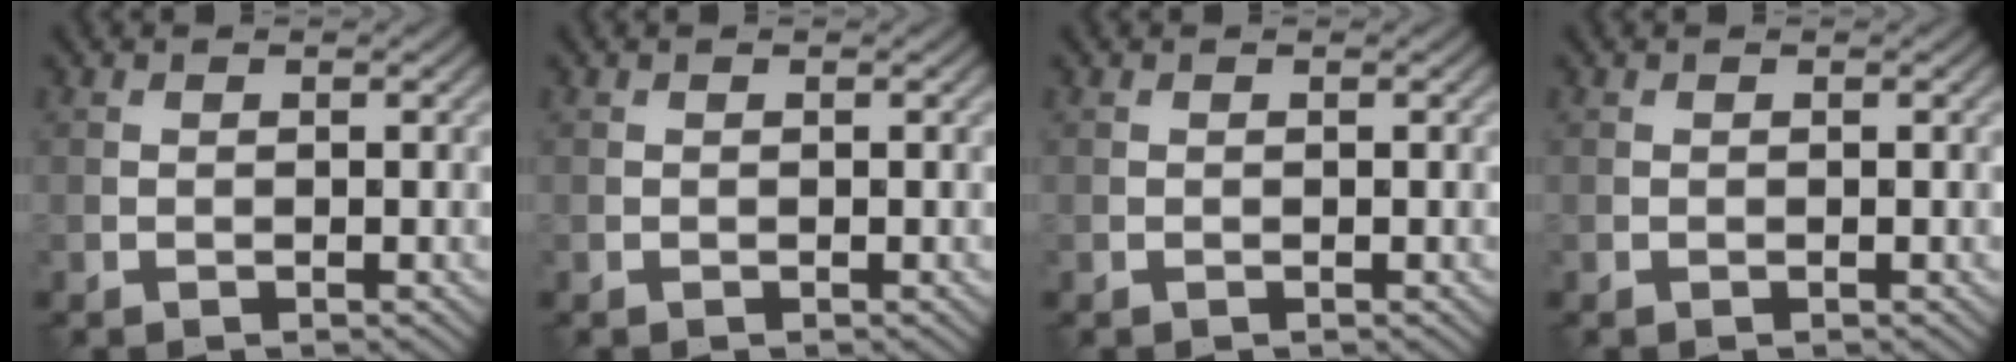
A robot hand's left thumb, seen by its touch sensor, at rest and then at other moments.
{"total": 0.0}
{"total": 0.0}
{"total": 0.0}